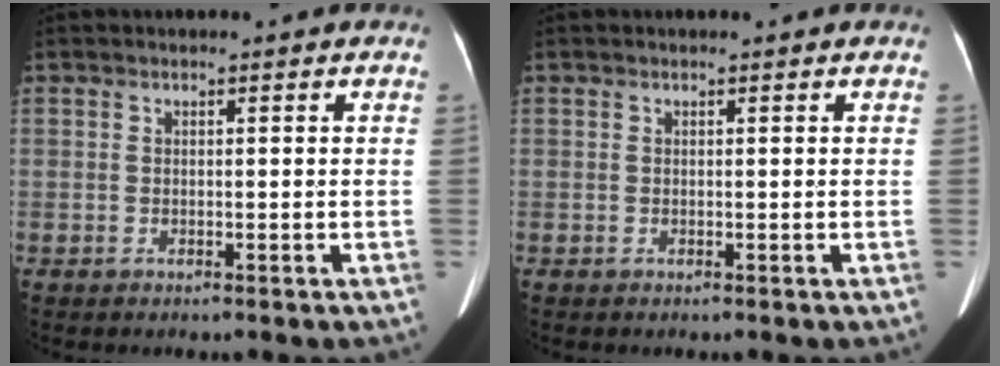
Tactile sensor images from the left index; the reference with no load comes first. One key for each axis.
{"total": 0.6, "fx": 0.6, "fy": 0.2, "fz": 0.1, "tx": -0.007, "ty": 0.006, "tz": 0.007}